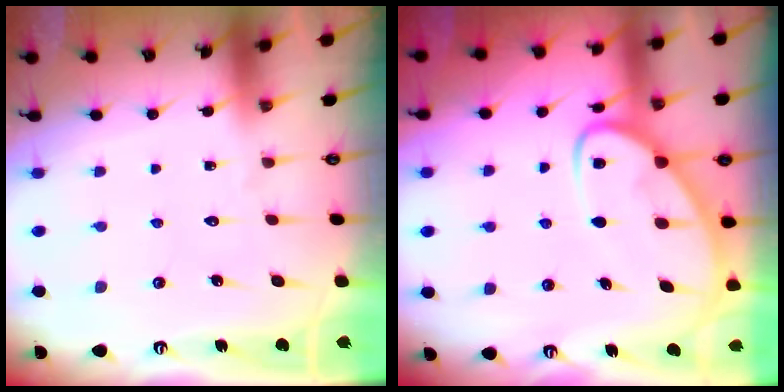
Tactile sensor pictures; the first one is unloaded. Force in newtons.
{"total": 8.2, "press": 8.2, "slide": 0.8}